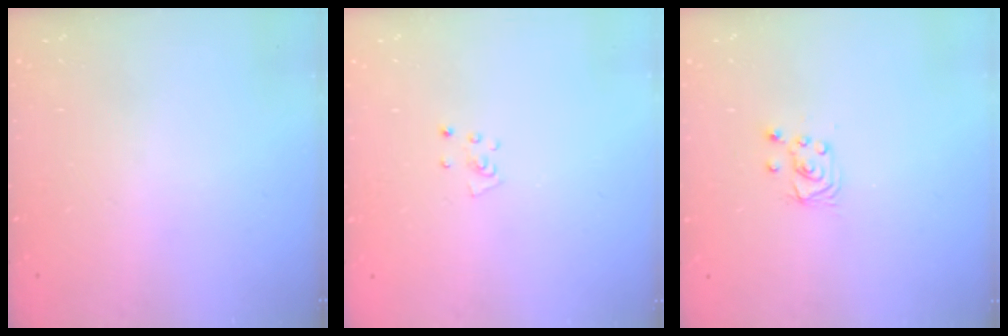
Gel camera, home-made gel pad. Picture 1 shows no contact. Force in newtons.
{"total": 3.1, "press": 3.1, "slide": 0.3}
{"total": 3.4, "press": 3.4, "slide": 0.3}